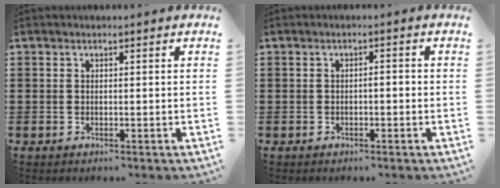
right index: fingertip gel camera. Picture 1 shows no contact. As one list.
[{"total": 1.0, "force": [-0.6, 0.3, 0.7], "torque": [-0.016, -0.004, -0.011]}]